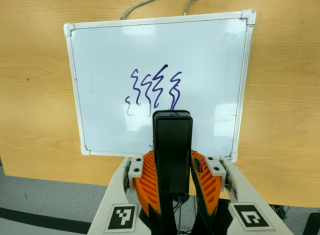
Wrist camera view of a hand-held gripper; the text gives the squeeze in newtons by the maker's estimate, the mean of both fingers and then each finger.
{"total": 5.0, "left": 3.5, "right": 6.4}